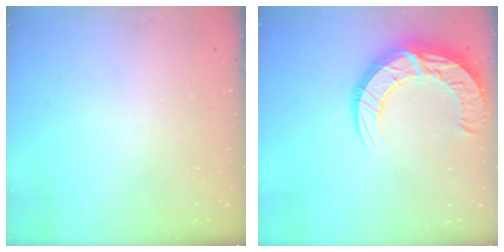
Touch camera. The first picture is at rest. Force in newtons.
{"total": 18.8, "press": 18.7, "slide": 1.5}